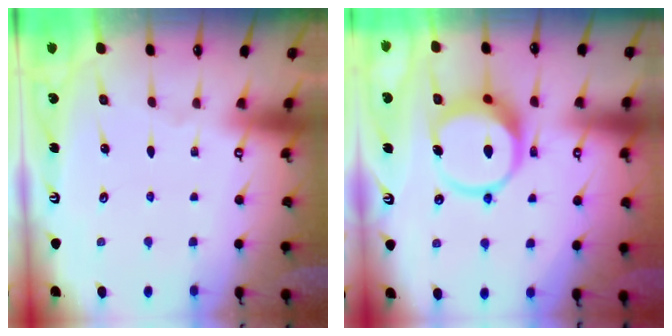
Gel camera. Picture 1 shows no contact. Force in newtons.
{"total": 11.8, "press": 11.7, "slide": 1.6}